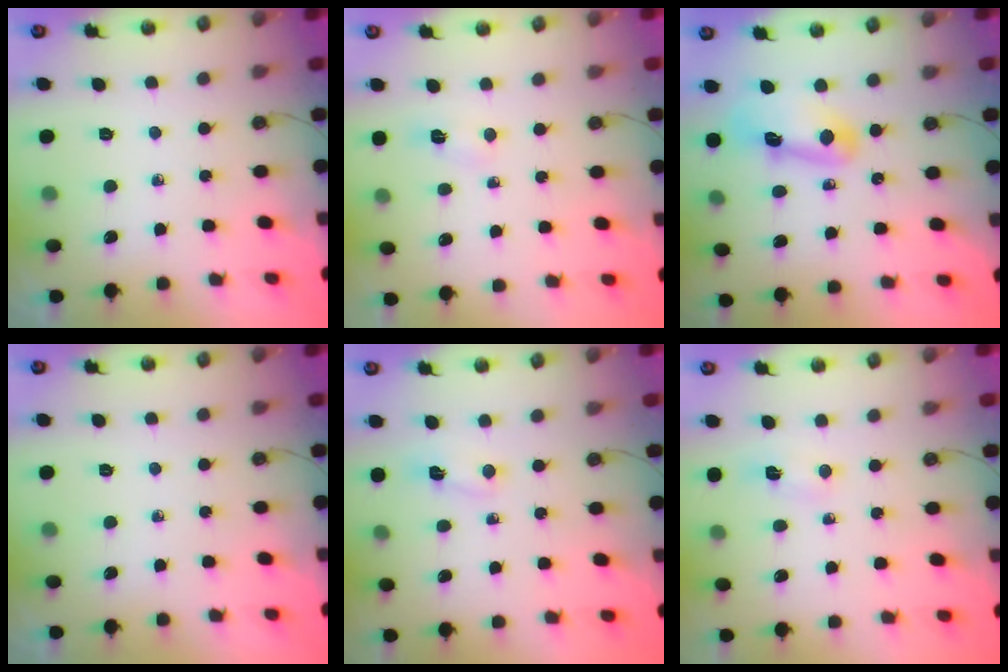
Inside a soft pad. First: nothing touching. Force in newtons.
{"total": 3.2, "press": 3.2, "slide": 0.5}
{"total": 11.0, "press": 10.9, "slide": 1.1}
{"total": 0.0}
{"total": 2.0, "press": 2.0, "slide": 0.4}
{"total": 2.4, "press": 2.2, "slide": 1.0}